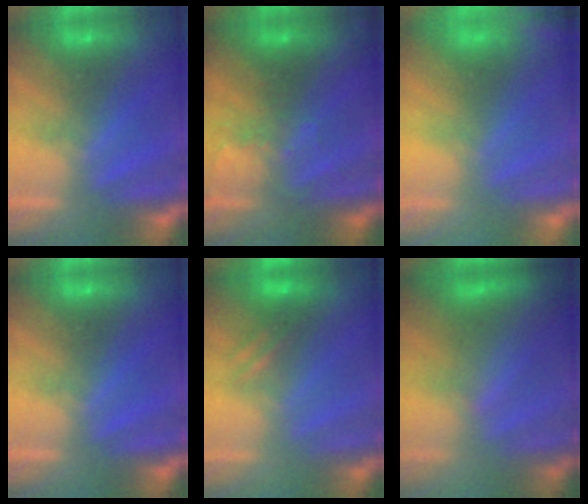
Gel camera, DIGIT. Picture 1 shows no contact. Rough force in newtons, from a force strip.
{"total": 3.1}
{"total": 2.4}
{"total": 0.0}
{"total": 2.5}
{"total": 3.6}